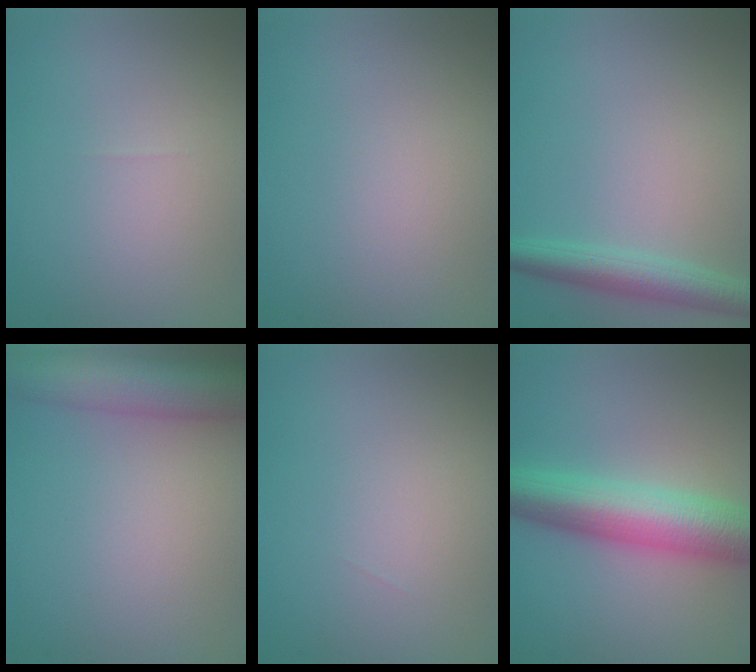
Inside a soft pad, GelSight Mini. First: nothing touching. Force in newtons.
{"total": 0.0}
{"total": 3.5, "press": 3.5, "slide": 0.1}
{"total": 8.5, "press": 8.5, "slide": 0.5}
{"total": 0.0}
{"total": 7.9, "press": 7.9, "slide": 0.1}